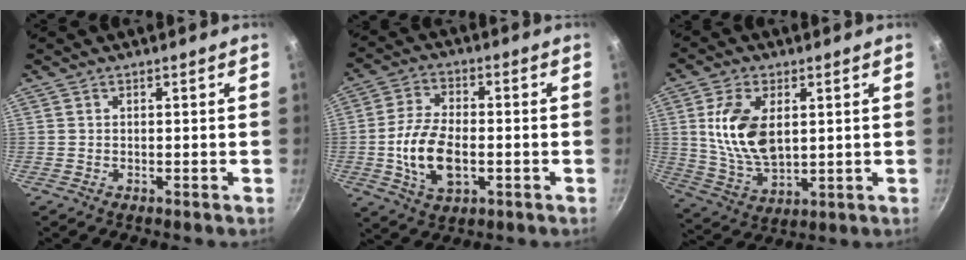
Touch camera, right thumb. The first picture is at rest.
{"total": 11.8, "force": [-2.0, 6.6, 9.6], "torque": [-0.179, 0.015, -0.039]}
{"total": 13.0, "force": [2.7, 7.4, 10.3], "torque": [-0.187, -0.018, 0.059]}